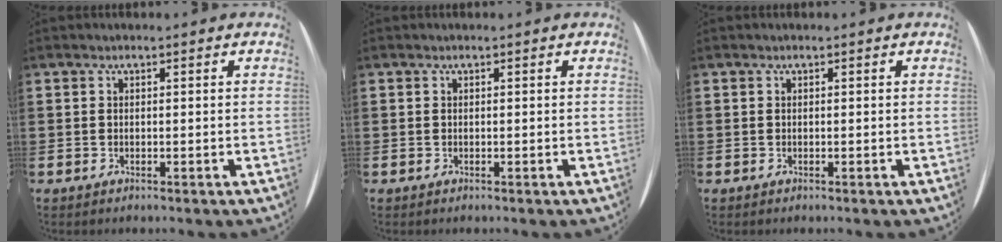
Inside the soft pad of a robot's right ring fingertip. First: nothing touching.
{"total": 0.0}
{"total": 0.0}